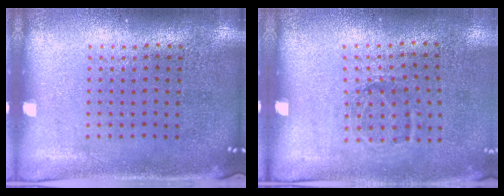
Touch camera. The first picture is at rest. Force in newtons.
{"total": 1.2, "press": 0.8, "slide": 0.8}